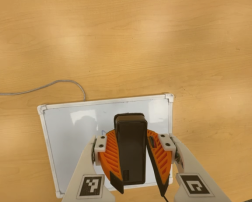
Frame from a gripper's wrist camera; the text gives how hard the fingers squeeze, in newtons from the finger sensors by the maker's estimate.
{"total": 9.6, "left": 9.3, "right": 9.8}